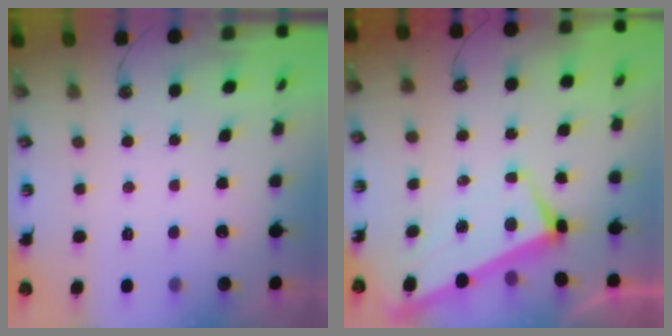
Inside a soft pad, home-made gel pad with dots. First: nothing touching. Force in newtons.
{"total": 3.0, "press": 2.9, "slide": 0.9}